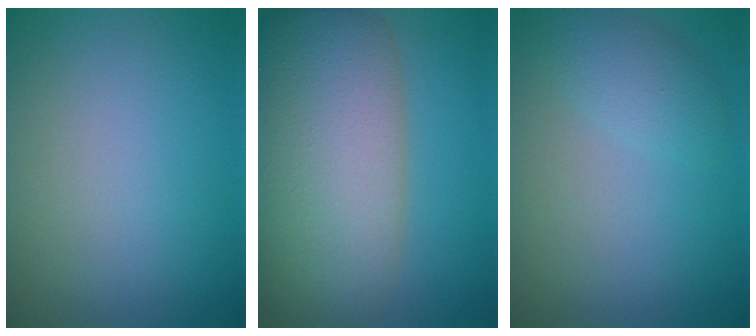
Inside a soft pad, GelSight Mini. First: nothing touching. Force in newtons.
{"total": 12.3, "press": 12.3, "slide": 0.6}
{"total": 2.3, "press": 2.3, "slide": 0.1}